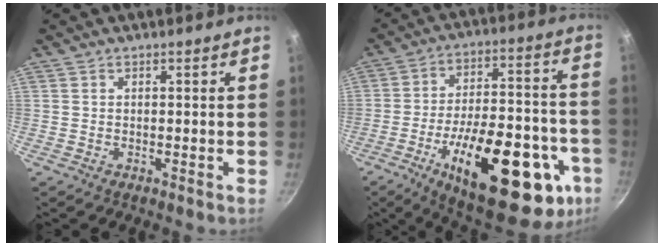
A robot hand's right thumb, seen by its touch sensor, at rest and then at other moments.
{"total": 31.7, "force": [-12.7, 13.5, 25.8], "torque": [-0.325, 0.049, -0.175]}